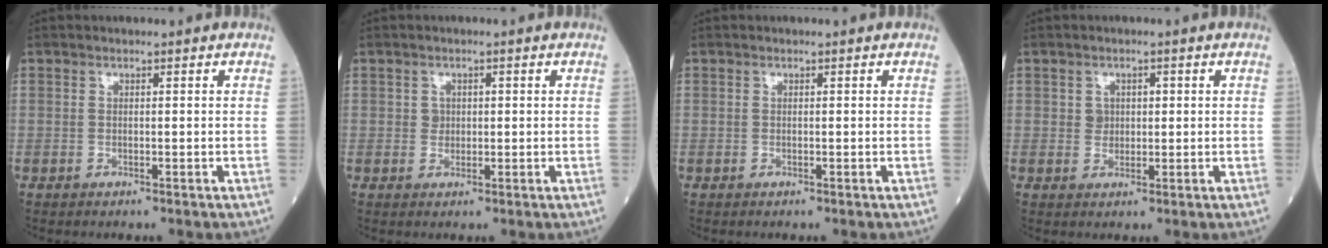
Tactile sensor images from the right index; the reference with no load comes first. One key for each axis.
{"total": 1.4, "fx": 0.2, "fy": 1.3, "fz": 0.5, "tx": -0.006, "ty": 0.001, "tz": 0.004}
{"total": 0.0}
{"total": 2.0, "fx": 0.4, "fy": 1.8, "fz": 0.8, "tx": -0.008, "ty": 0.002, "tz": 0.005}